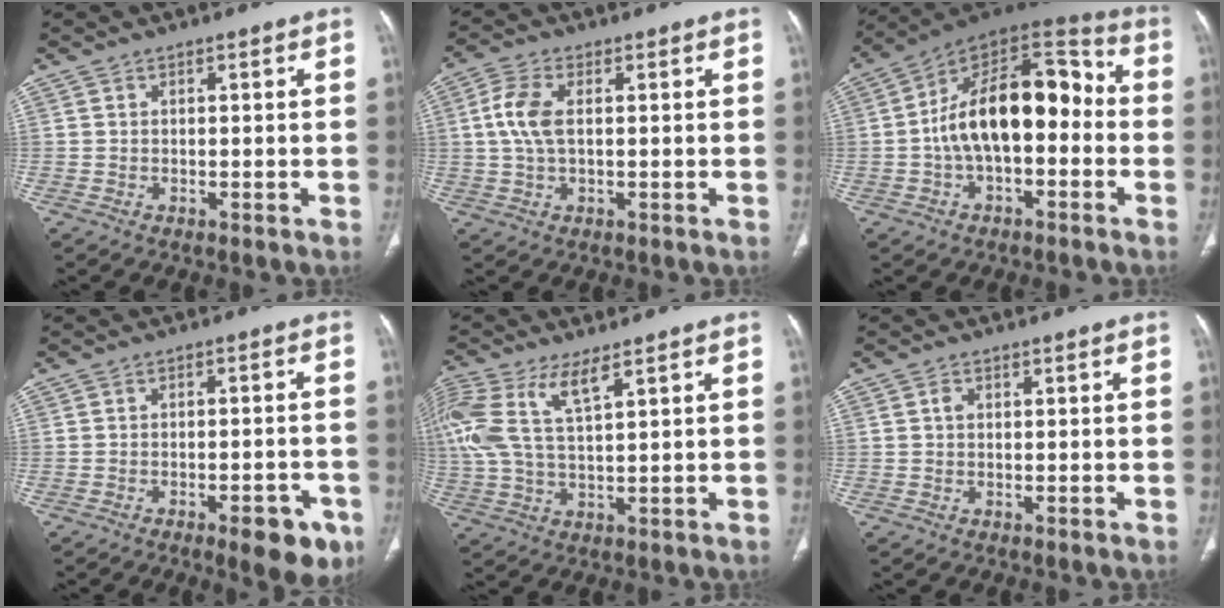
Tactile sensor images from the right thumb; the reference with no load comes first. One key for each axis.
{"total": 6.5, "fx": 0.9, "fy": 3.3, "fz": 5.5, "tx": -0.137, "ty": 0.012, "tz": 0.016}
{"total": 19.6, "fx": -1.4, "fy": 10.7, "fz": 16.4, "tx": -0.244, "ty": 0.056, "tz": -0.032}
{"total": 8.6, "fx": -4.6, "fy": 3.1, "fz": 6.6, "tx": -0.064, "ty": 0.017, "tz": -0.055}
{"total": 13.4, "fx": 6.1, "fy": 4.9, "fz": 10.8, "tx": -0.277, "ty": 0.004, "tz": 0.125}
{"total": 1.2, "fx": 0.2, "fy": 0.9, "fz": 0.8, "tx": -0.014, "ty": 0.003, "tz": 0.004}